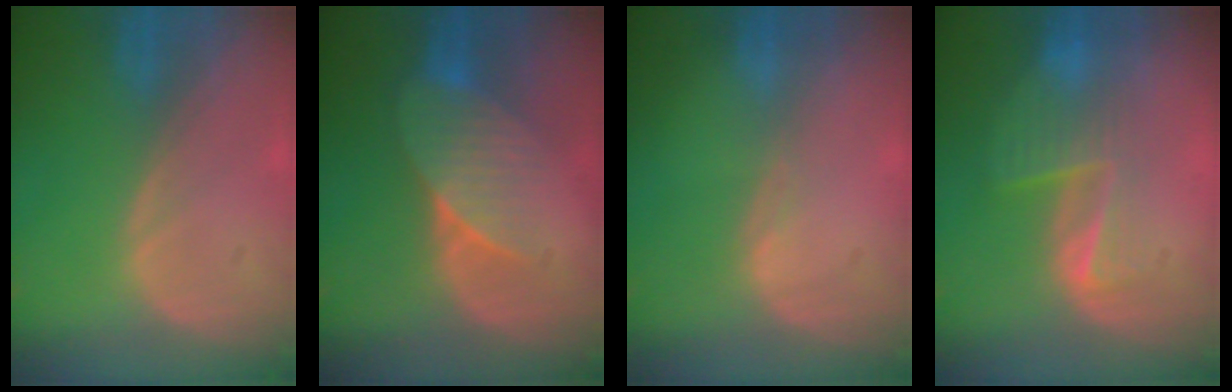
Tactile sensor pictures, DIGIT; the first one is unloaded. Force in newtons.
{"total": 7.1, "press": 6.6, "slide": 2.7}
{"total": 0.6, "press": 0.5, "slide": 0.4}
{"total": 6.9, "press": 6.0, "slide": 3.5}